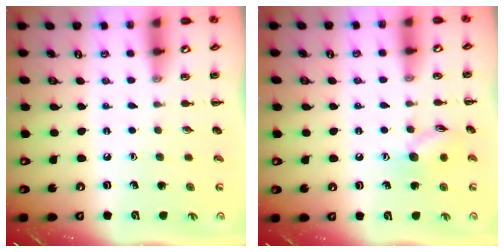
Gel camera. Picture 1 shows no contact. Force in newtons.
{"total": 8.6, "press": 8.6, "slide": 0.7}